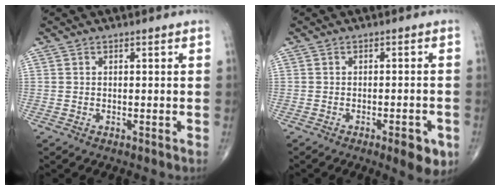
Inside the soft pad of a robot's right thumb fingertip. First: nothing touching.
{"total": 5.8, "force": [-2.7, 1.9, 4.7], "torque": [-0.051, 0.003, -0.031]}